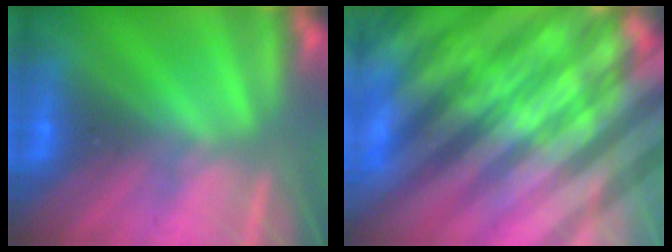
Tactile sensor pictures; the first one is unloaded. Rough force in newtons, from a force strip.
{"total": 6.9}